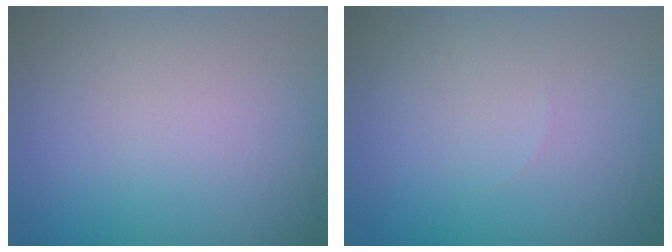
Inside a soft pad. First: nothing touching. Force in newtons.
{"total": 0.0}